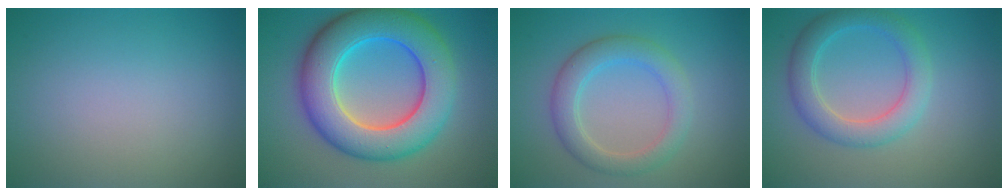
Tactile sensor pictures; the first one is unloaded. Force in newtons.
{"total": 10.8, "press": 10.7, "slide": 0.4}
{"total": 3.8, "press": 3.8, "slide": 0.2}
{"total": 4.1, "press": 4.1, "slide": 0.3}